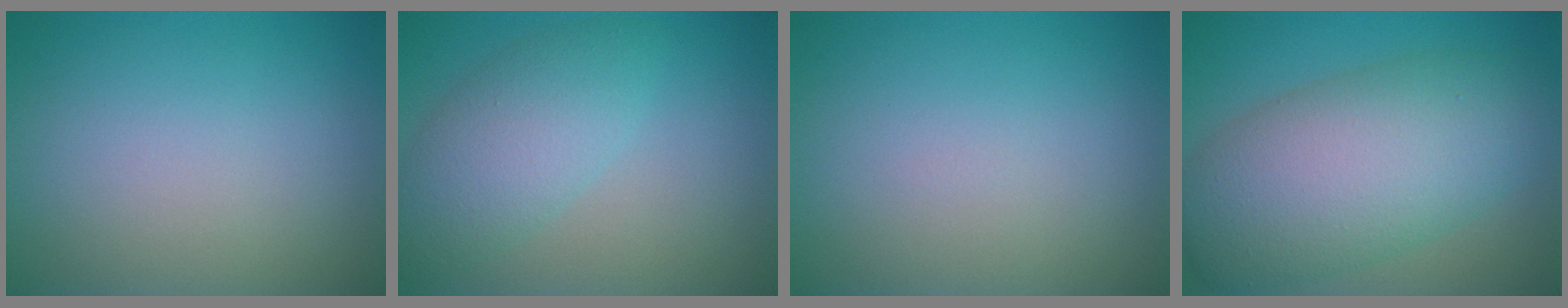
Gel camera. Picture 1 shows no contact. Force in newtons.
{"total": 4.7, "press": 4.7, "slide": 0.2}
{"total": 0.0}
{"total": 10.5, "press": 10.5, "slide": 0.2}